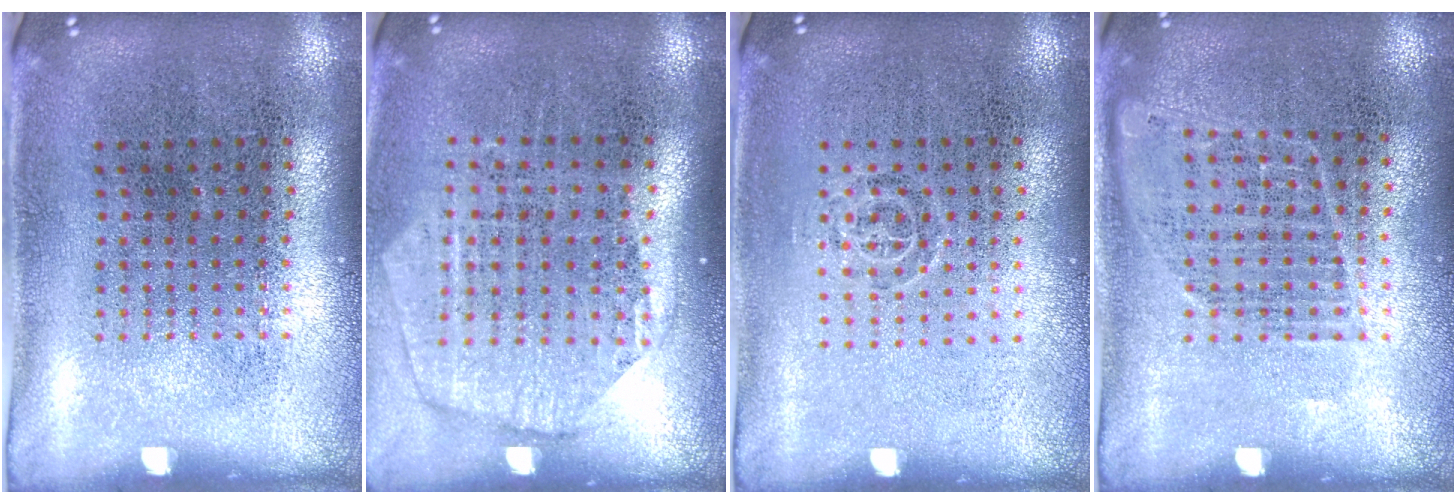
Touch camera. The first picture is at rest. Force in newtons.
{"total": 1.8, "press": 1.6, "slide": 0.8}
{"total": 0.7, "press": 0.5, "slide": 0.6}
{"total": 0.9, "press": 0.9, "slide": 0.3}